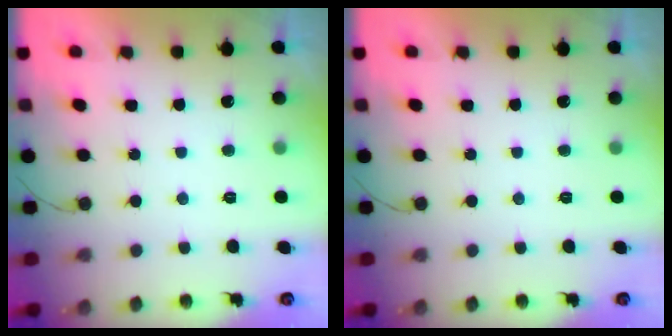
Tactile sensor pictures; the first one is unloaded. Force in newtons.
{"total": 0.0}